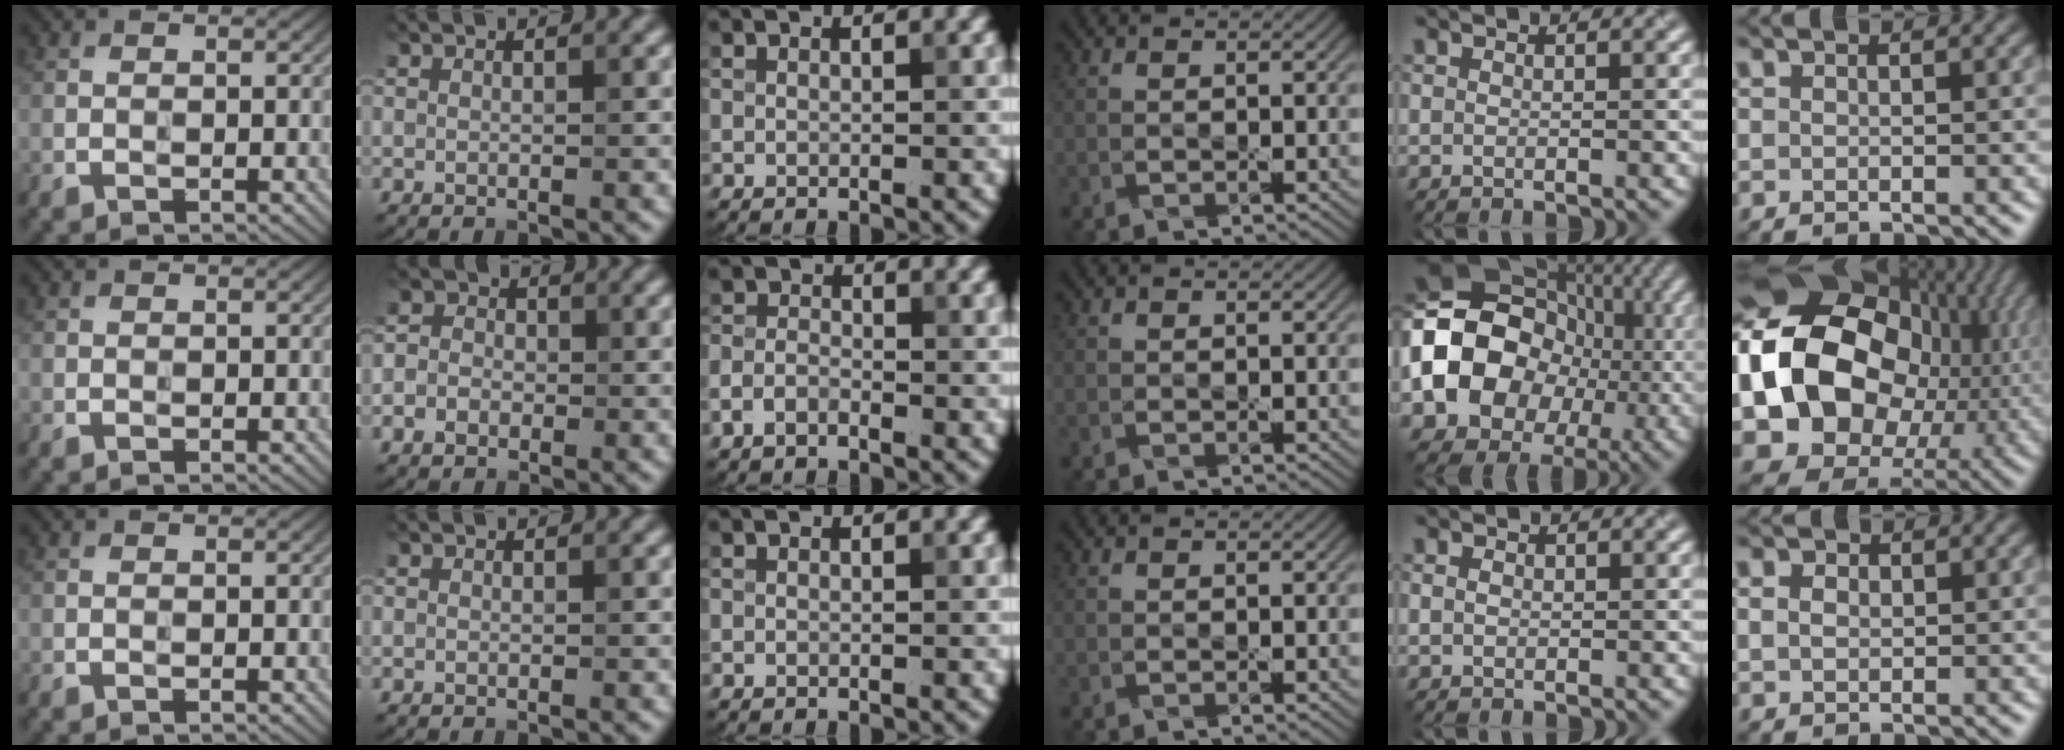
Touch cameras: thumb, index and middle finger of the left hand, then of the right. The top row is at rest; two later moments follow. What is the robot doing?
{"motion": "wipe", "object": "paper plate"}